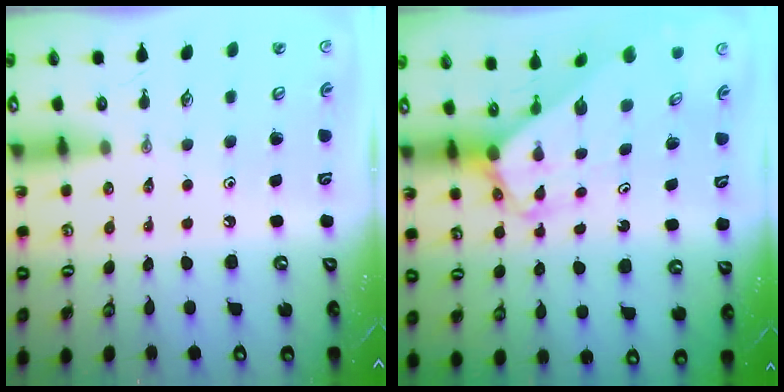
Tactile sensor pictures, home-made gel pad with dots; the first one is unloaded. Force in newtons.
{"total": 2.7, "press": 2.7, "slide": 0.1}